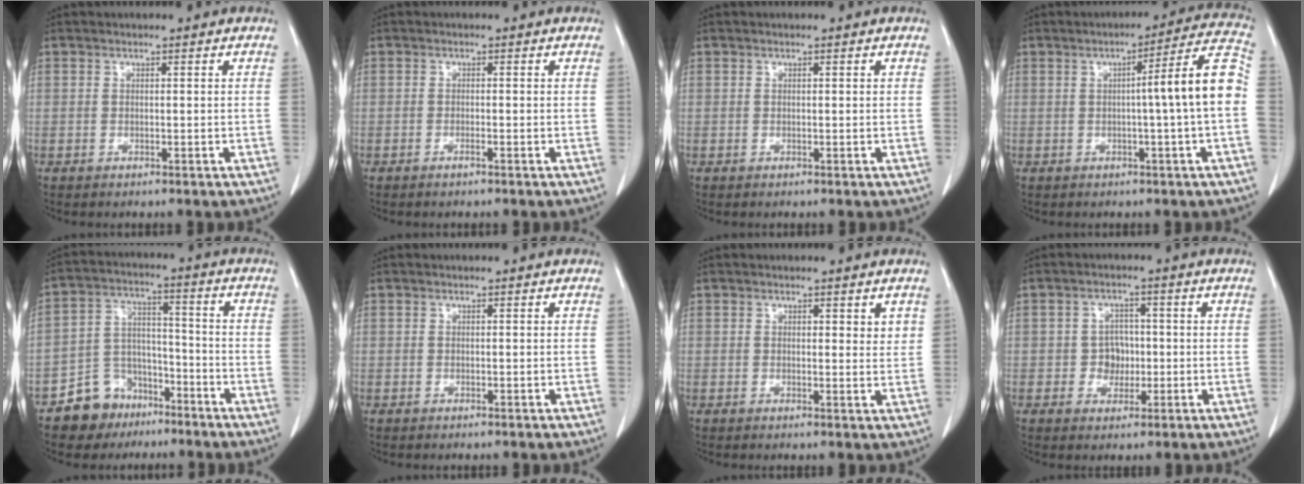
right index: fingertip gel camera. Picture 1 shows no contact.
{"total": 0.8, "force": [-0.5, 0.0, 0.6], "torque": [-0.012, 0.000, -0.009]}
{"total": 0.0}
{"total": 9.5, "force": [-0.5, -1.0, 9.5], "torque": [-0.126, 0.017, -0.011]}
{"total": 7.8, "force": [-5.2, 5.7, 1.3], "torque": [-0.021, 0.017, -0.085]}
{"total": 0.0}
{"total": 2.1, "force": [1.3, 0.7, 1.5], "torque": [-0.014, -0.009, 0.016]}
{"total": 3.6, "force": [-0.5, 3.3, 1.4], "torque": [-0.012, 0.010, -0.004]}